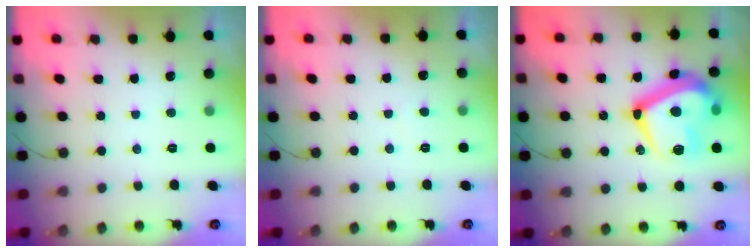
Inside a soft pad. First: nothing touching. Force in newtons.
{"total": 2.9, "press": 2.9, "slide": 0.3}
{"total": 20.8, "press": 20.8, "slide": 0.9}